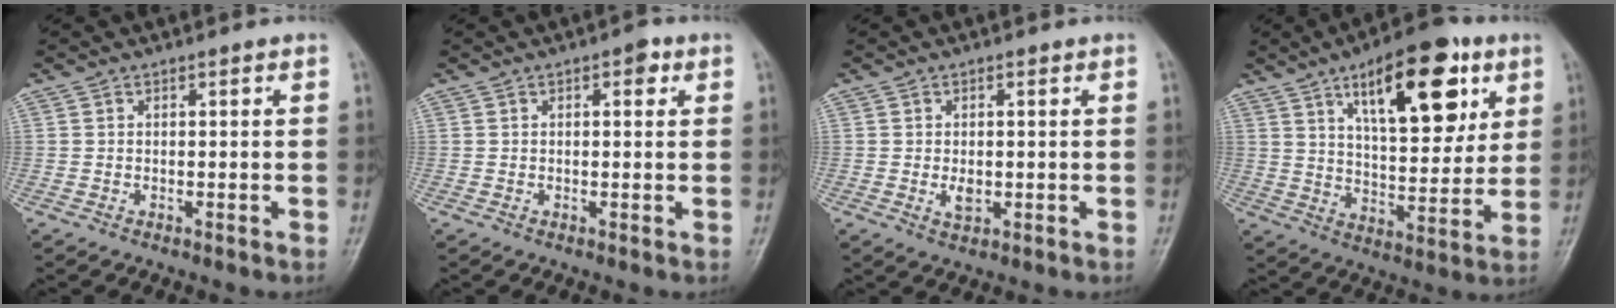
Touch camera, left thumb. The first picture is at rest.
{"total": 2.4, "force": [1.0, 1.2, 1.8], "torque": [-0.014, 0.002, 0.009]}
{"total": 2.6, "force": [-0.2, 1.6, 2.1], "torque": [-0.033, -0.005, 0.000]}
{"total": 20.0, "force": [9.3, 8.5, 15.5], "torque": [-0.187, -0.032, 0.145]}